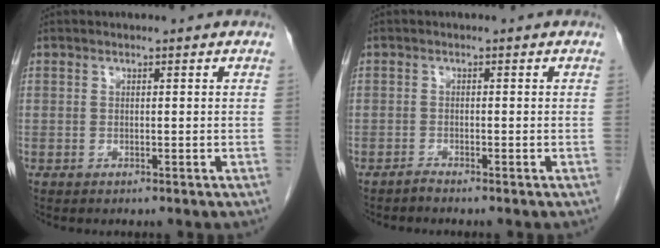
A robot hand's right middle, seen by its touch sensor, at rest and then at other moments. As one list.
[{"total": 0.7, "force": [-0.6, -0.2, 0.1], "torque": [0.000, -0.001, -0.013]}]